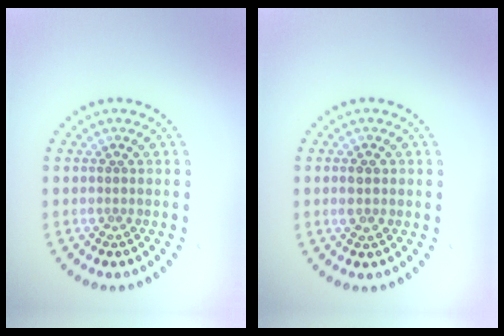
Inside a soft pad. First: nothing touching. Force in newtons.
{"total": 1.5, "press": 1.5, "slide": 0.2}